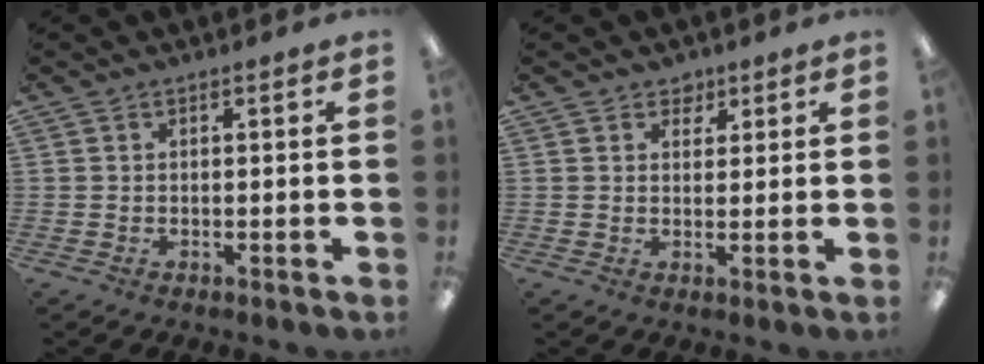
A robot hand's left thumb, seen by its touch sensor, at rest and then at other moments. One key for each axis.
{"total": 3.2, "fx": 2.3, "fy": 2.2, "fz": 0.4, "tx": 0.009, "ty": -0.010, "tz": 0.038}